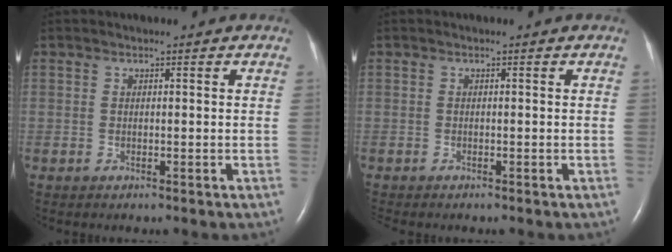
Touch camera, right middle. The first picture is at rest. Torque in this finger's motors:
{"motor_torque": [0.52, -0.72, -0.03, 0.01]}